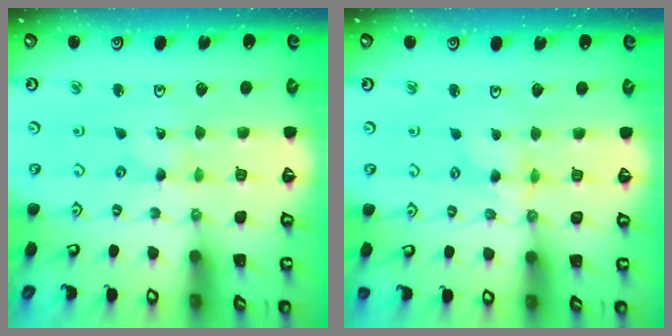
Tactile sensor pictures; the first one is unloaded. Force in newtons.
{"total": 4.2, "press": 4.2, "slide": 0.3}